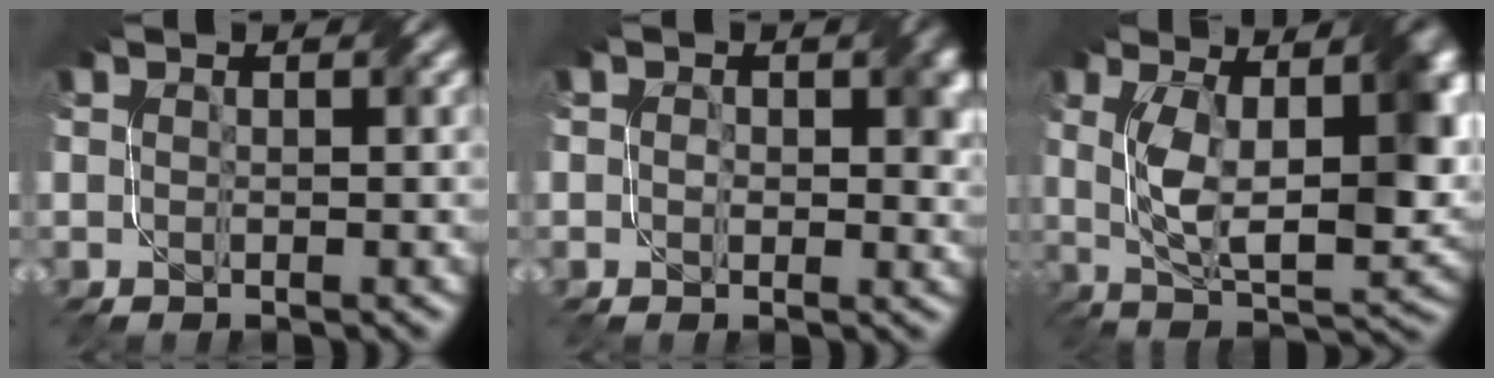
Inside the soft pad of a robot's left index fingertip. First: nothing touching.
{"total": 3.0, "force": [0.5, 2.0, 2.2], "torque": [-0.027, -0.003, 0.003]}
{"total": 10.1, "force": [1.6, 4.1, 9.1], "torque": [-0.162, -0.007, 0.032]}